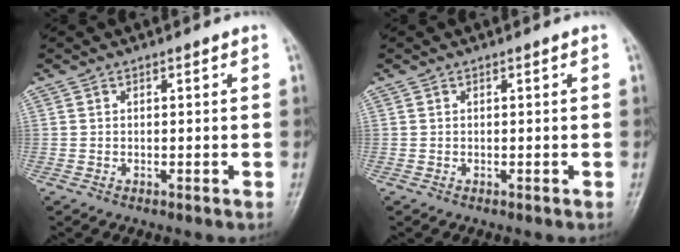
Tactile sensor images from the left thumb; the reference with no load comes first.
{"total": 0.0}